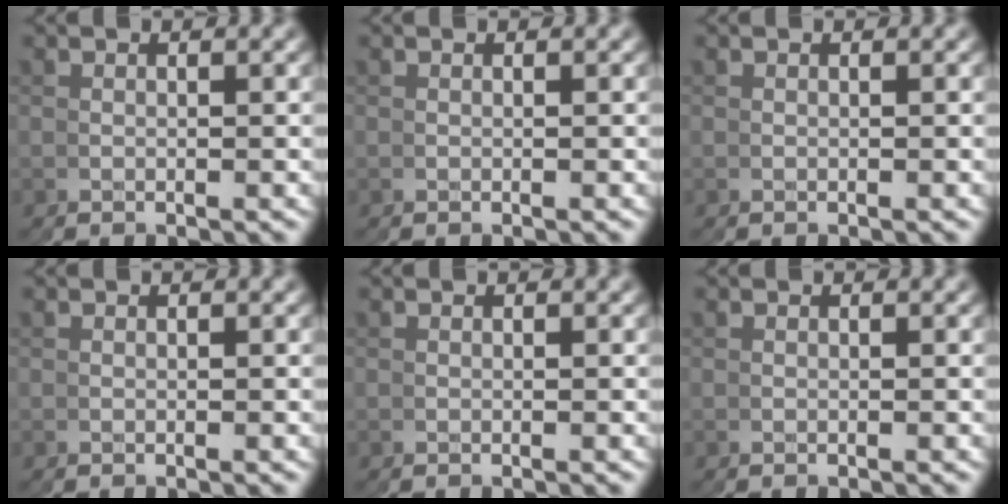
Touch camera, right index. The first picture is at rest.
{"total": 0.0}
{"total": 0.0}
{"total": 0.0}
{"total": 0.0}
{"total": 0.0}